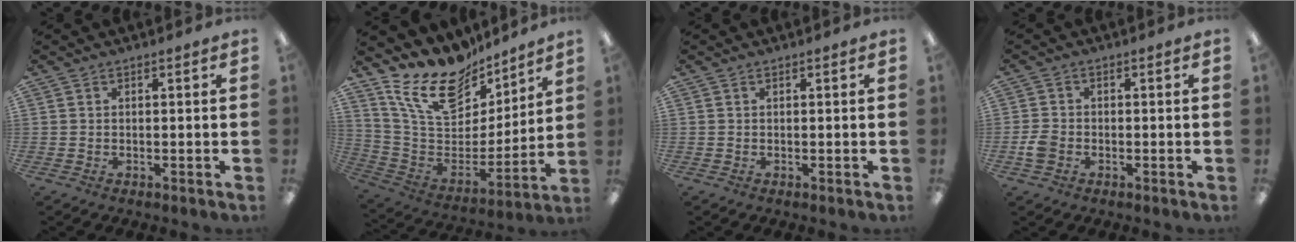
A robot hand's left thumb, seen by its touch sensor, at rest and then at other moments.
{"total": 20.1, "force": [14.9, 9.8, 9.2], "torque": [-0.185, -0.096, 0.271]}
{"total": 0.0}
{"total": 3.3, "force": [-1.2, 2.4, 1.8], "torque": [-0.036, 0.006, -0.024]}